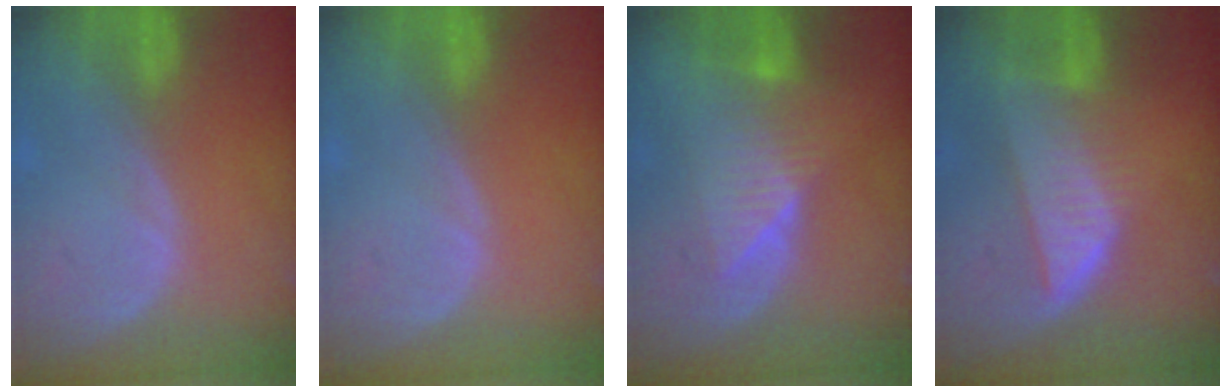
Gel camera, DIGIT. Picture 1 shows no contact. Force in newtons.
{"total": 0.0}
{"total": 7.4, "press": 7.2, "slide": 1.6}
{"total": 8.3, "press": 7.3, "slide": 3.9}